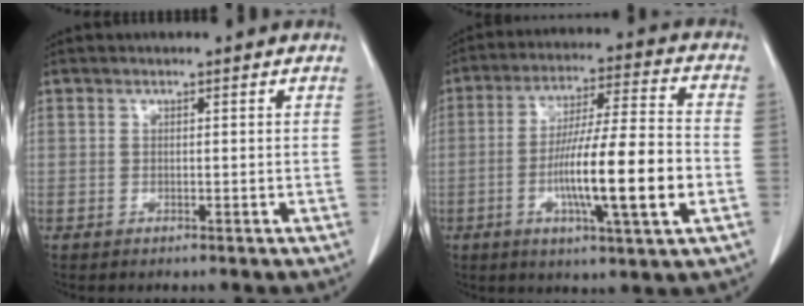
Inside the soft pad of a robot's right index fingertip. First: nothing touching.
{"total": 15.9, "force": [-3.8, 0.9, 15.4], "torque": [-0.267, -0.005, -0.065]}